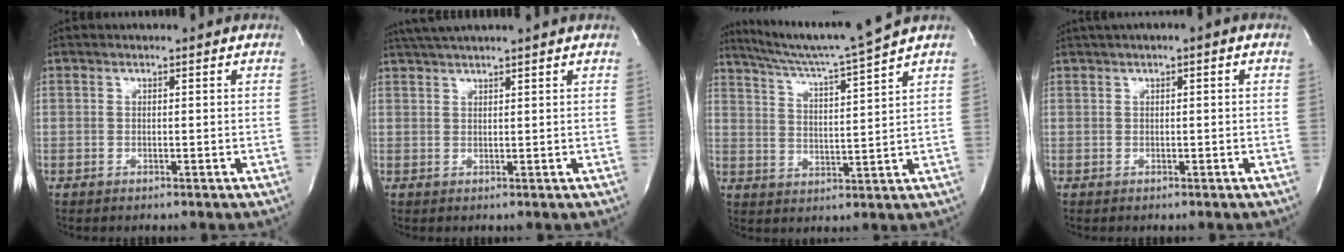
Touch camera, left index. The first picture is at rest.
{"total": 5.9, "force": [5.2, -0.8, 2.8], "torque": [-0.047, 0.032, 0.084]}
{"total": 11.3, "force": [9.9, -2.9, 4.5], "torque": [-0.088, -0.029, 0.169]}
{"total": 1.8, "force": [0.7, 0.3, 1.7], "torque": [-0.030, 0.014, 0.011]}